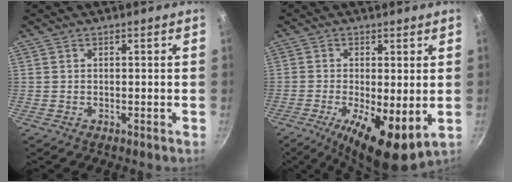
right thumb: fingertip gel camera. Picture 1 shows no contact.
{"total": 11.0, "force": [-2.2, 3.8, 10.1], "torque": [-0.167, -0.012, -0.030]}